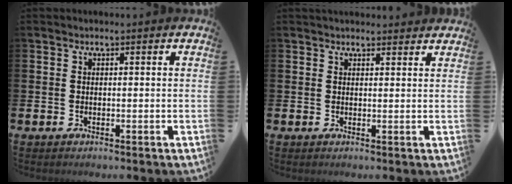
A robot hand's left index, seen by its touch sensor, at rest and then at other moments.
{"total": 1.8, "force": [1.8, 0.4, 0.1], "torque": [0.004, -0.008, 0.031]}